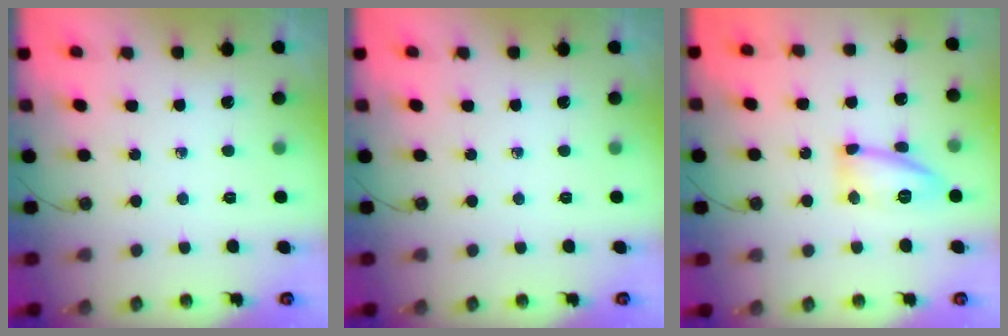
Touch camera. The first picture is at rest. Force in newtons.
{"total": 0.0}
{"total": 13.4, "press": 13.3, "slide": 1.0}